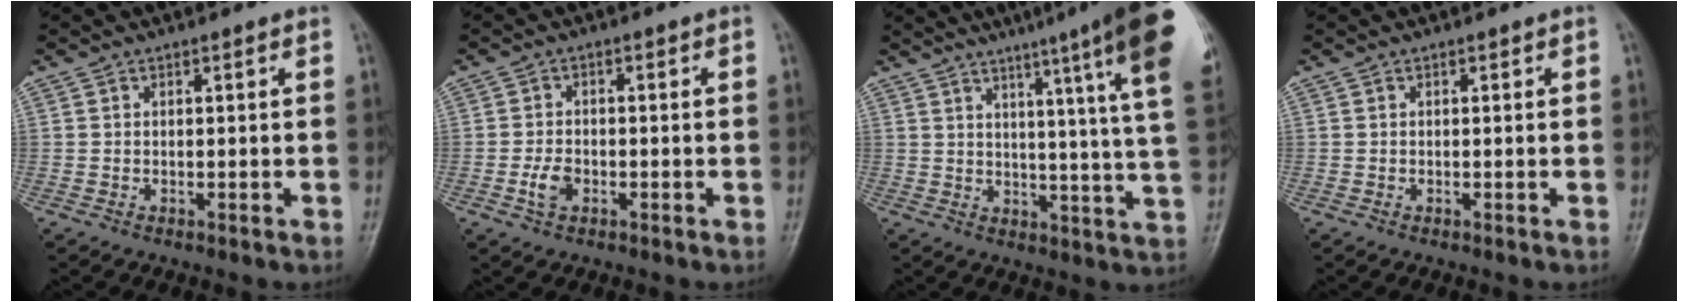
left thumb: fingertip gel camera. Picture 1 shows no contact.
{"total": 3.5, "force": [-1.3, 2.3, 2.2], "torque": [-0.041, 0.009, -0.027]}
{"total": 21.4, "force": [13.0, 0.8, 17.1], "torque": [-0.210, -0.060, 0.148]}
{"total": 0.0}